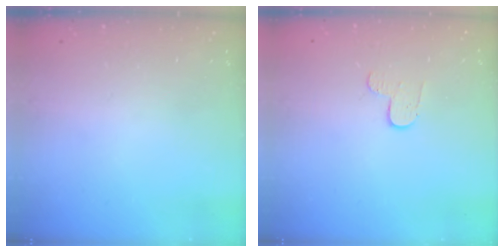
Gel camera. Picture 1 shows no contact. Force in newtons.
{"total": 4.4, "press": 4.4, "slide": 0.4}